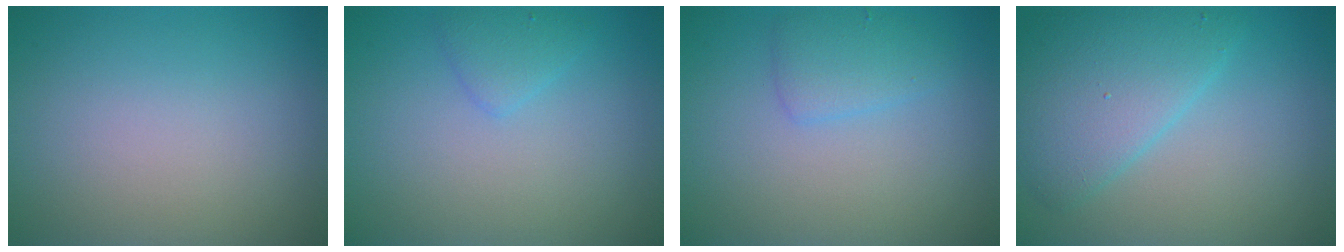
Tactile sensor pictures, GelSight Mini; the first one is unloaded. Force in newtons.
{"total": 1.5, "press": 1.5, "slide": 0.1}
{"total": 2.1, "press": 2.1, "slide": 0.1}
{"total": 5.3, "press": 5.3, "slide": 0.2}